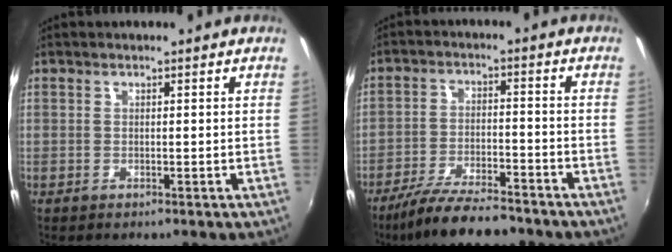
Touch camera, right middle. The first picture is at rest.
{"total": 12.6, "force": [-10.6, 2.8, 6.2], "torque": [-0.138, -0.021, -0.179]}